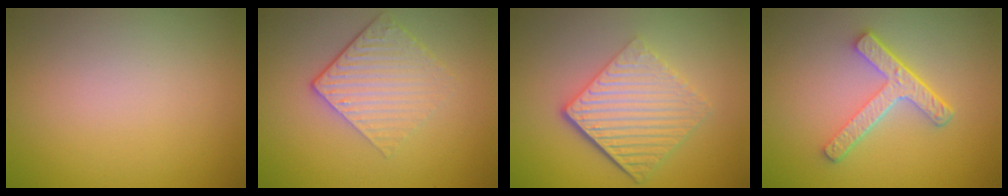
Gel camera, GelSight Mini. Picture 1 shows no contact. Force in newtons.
{"total": 4.3, "press": 2.8, "slide": 3.2}
{"total": 6.5, "press": 4.3, "slide": 4.8}
{"total": 4.3, "press": 3.2, "slide": 2.9}